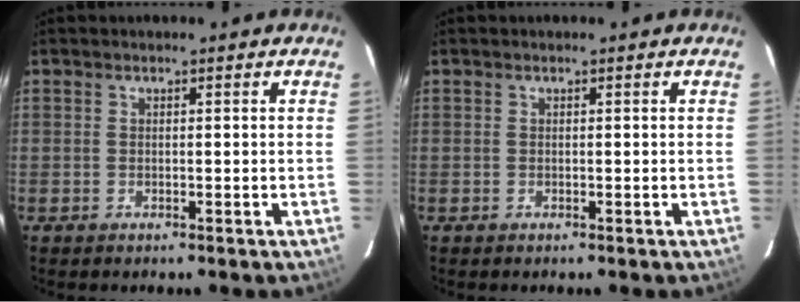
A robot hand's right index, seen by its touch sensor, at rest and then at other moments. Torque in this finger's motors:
{"motor_torque": [0.00, 0.00, 0.00, 0.00]}